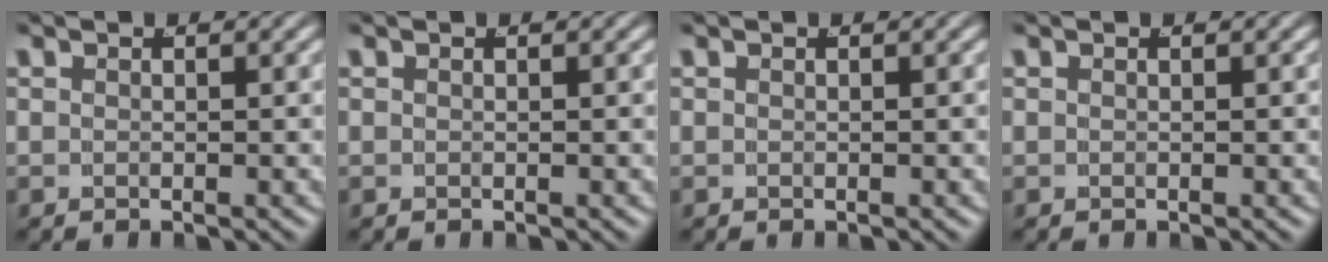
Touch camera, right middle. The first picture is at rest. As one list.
[{"total": 0.0}, {"total": 0.0}, {"total": 0.0}]